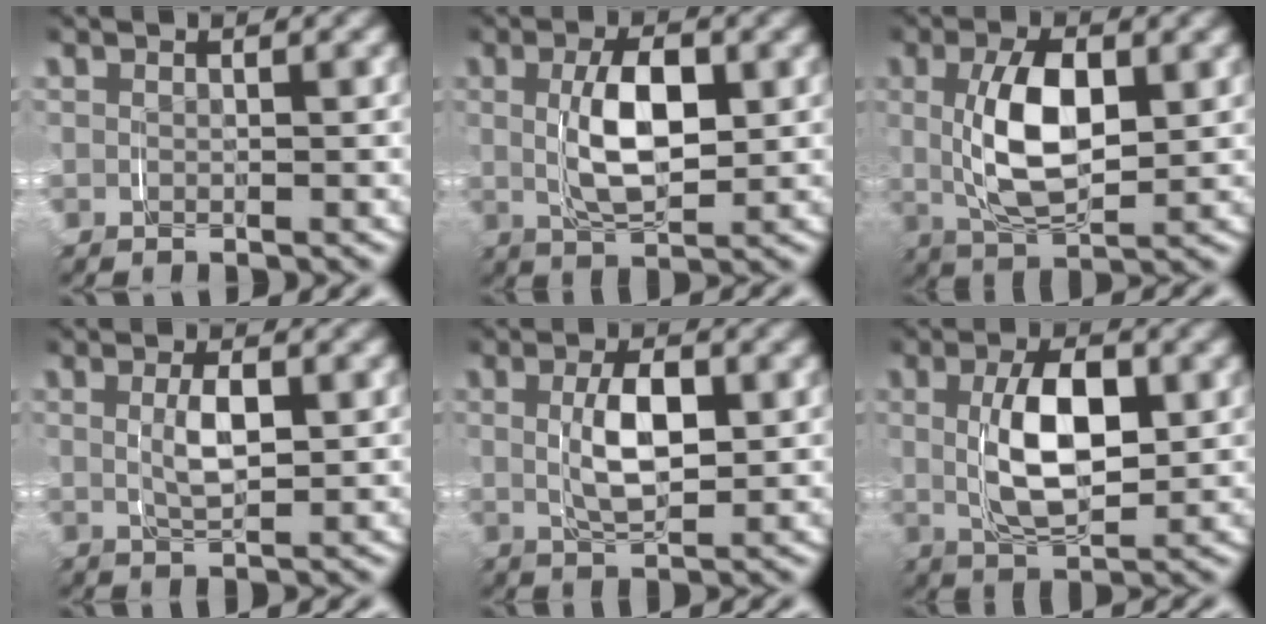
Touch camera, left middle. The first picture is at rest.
{"total": 2.6, "force": [0.7, 0.3, 2.5], "torque": [-0.028, 0.001, 0.017]}
{"total": 3.2, "force": [1.0, 0.3, 3.0], "torque": [-0.039, 0.005, 0.016]}
{"total": 1.3, "force": [0.8, -0.9, 0.4], "torque": [-0.002, -0.001, 0.019]}
{"total": 1.7, "force": [0.7, -0.1, 1.6], "torque": [-0.017, 0.000, 0.016]}
{"total": 3.3, "force": [0.8, 0.6, 3.1], "torque": [-0.035, 0.003, 0.016]}